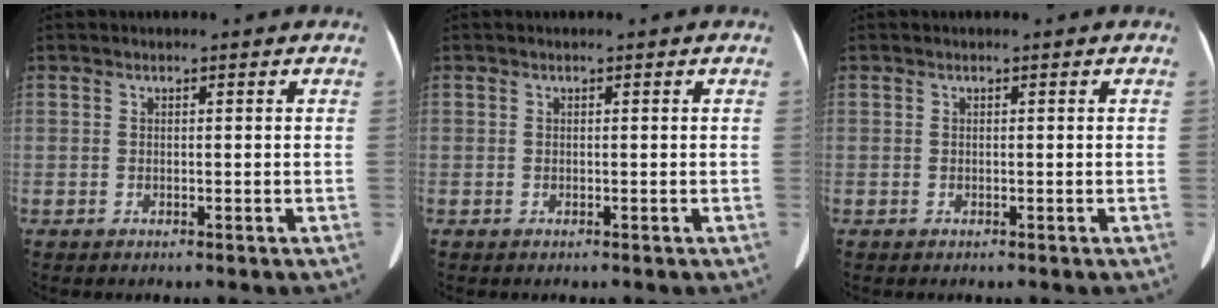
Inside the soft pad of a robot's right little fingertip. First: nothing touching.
{"total": 0.0}
{"total": 0.0}